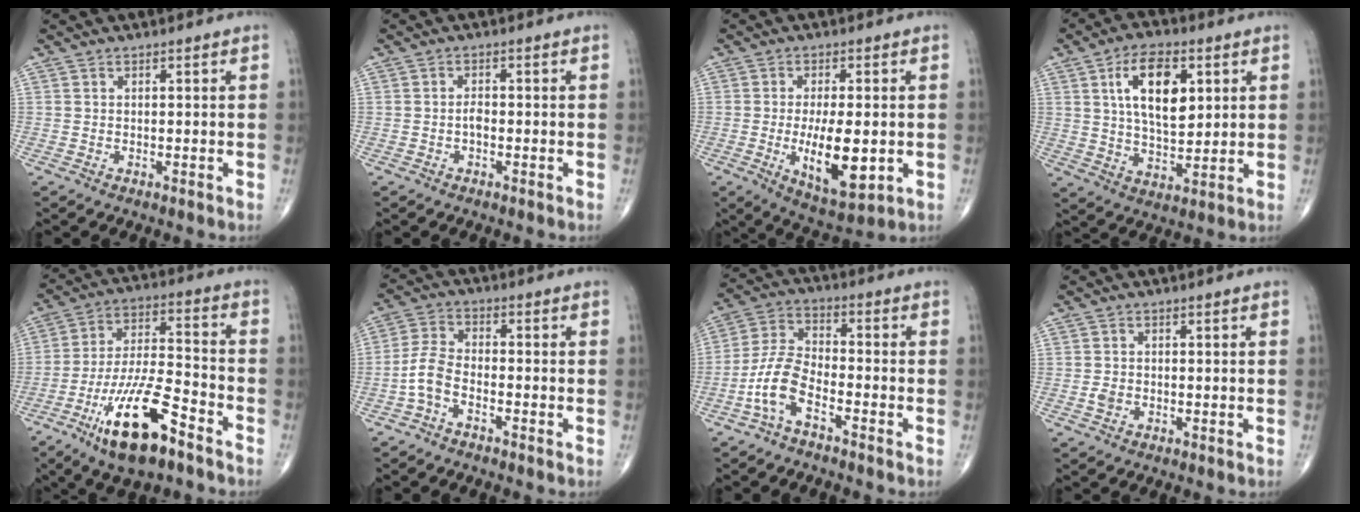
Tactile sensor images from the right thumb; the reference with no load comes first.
{"total": 1.5, "force": [-0.5, 0.8, 1.1], "torque": [-0.016, 0.003, -0.011]}
{"total": 12.0, "force": [-1.9, 4.7, 10.9], "torque": [-0.168, -0.019, -0.020]}
{"total": 12.9, "force": [4.1, 6.6, 10.3], "torque": [-0.158, -0.015, 0.073]}
{"total": 17.1, "force": [-9.8, 5.1, 13.0], "torque": [-0.238, 0.057, -0.175]}
{"total": 5.3, "force": [-2.6, 2.5, 3.9], "torque": [-0.086, 0.028, -0.060]}
{"total": 8.3, "force": [-4.4, 3.3, 6.2], "torque": [-0.134, 0.039, -0.095]}
{"total": 1.5, "force": [-0.3, 1.2, 0.9], "torque": [-0.013, 0.002, -0.005]}